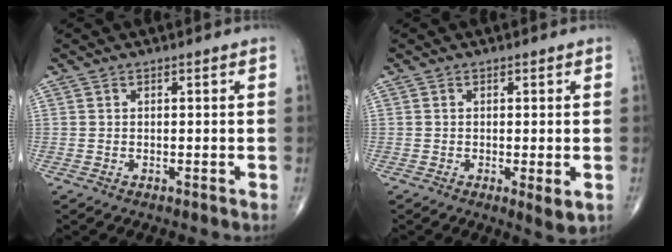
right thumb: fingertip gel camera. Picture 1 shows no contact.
{"total": 3.2, "force": [-0.8, 0.7, 3.0], "torque": [-0.051, -0.011, -0.014]}